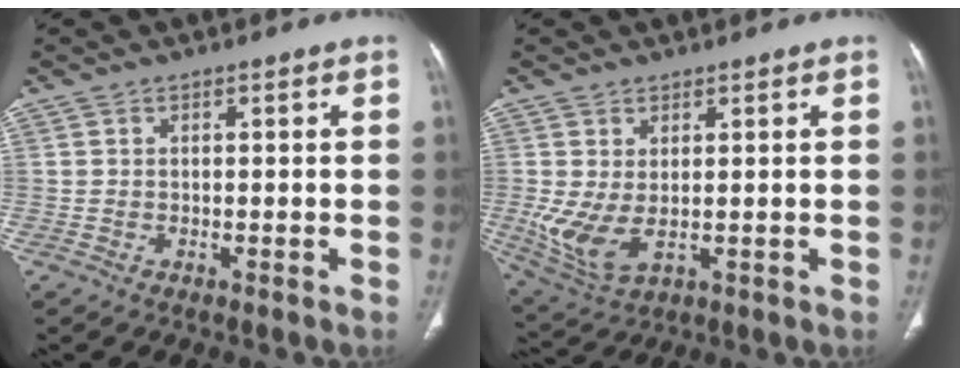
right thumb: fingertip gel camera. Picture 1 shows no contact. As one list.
[{"total": 6.7, "force": [0.3, 3.1, 6.0], "torque": [-0.140, -0.007, 0.021]}]